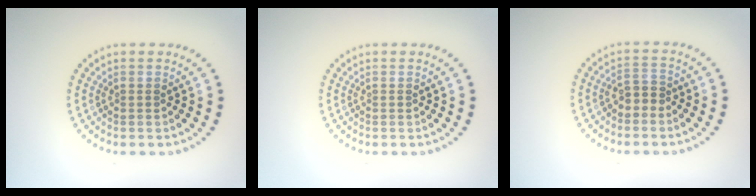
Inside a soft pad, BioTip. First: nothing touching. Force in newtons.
{"total": 0.0}
{"total": 1.6, "press": 1.3, "slide": 0.8}